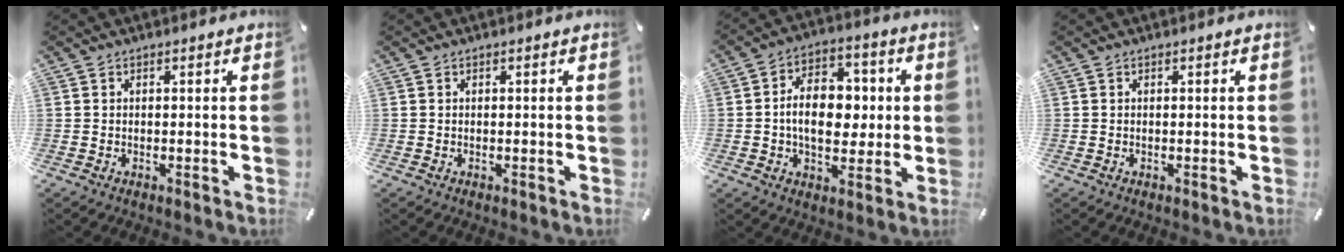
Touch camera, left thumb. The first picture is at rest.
{"total": 0.0}
{"total": 13.0, "force": [0.0, 8.9, 9.5], "torque": [-0.145, 0.011, 0.000]}
{"total": 0.0}